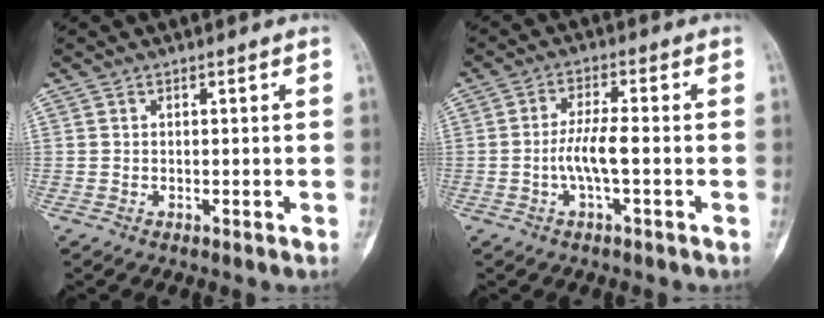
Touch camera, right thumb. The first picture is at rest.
{"total": 5.3, "force": [-1.3, 1.0, 5.0], "torque": [-0.111, 0.012, -0.029]}